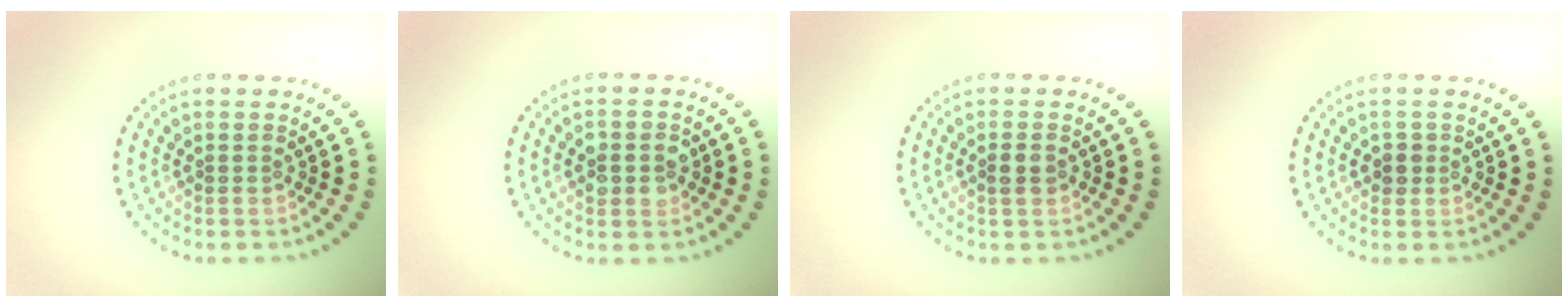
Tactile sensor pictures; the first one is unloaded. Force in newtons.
{"total": 2.8, "press": 2.8, "slide": 0.3}
{"total": 1.5, "press": 1.5, "slide": 0.3}
{"total": 1.3, "press": 1.2, "slide": 0.5}